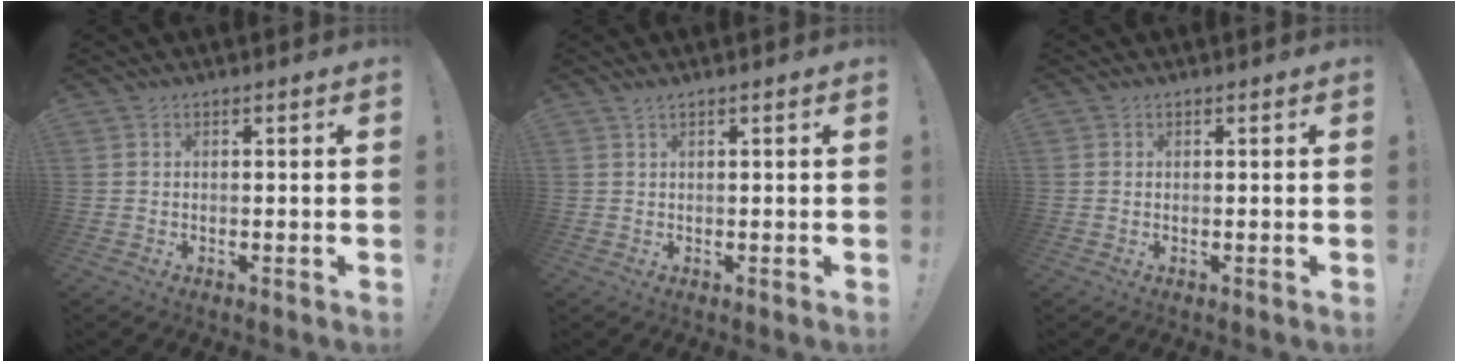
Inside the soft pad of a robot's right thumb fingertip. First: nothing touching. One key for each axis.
{"total": 0.7, "fx": 0.6, "fy": 0.0, "fz": 0.5, "tx": -0.013, "ty": 0.000, "tz": 0.011}
{"total": 0.0}